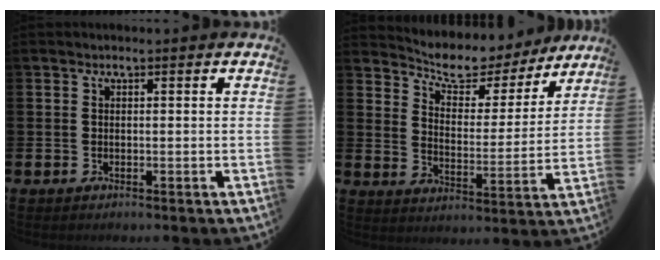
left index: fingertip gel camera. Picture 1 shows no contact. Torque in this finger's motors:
{"motor_torque": [0.04, -0.02, -0.04, 0.06]}